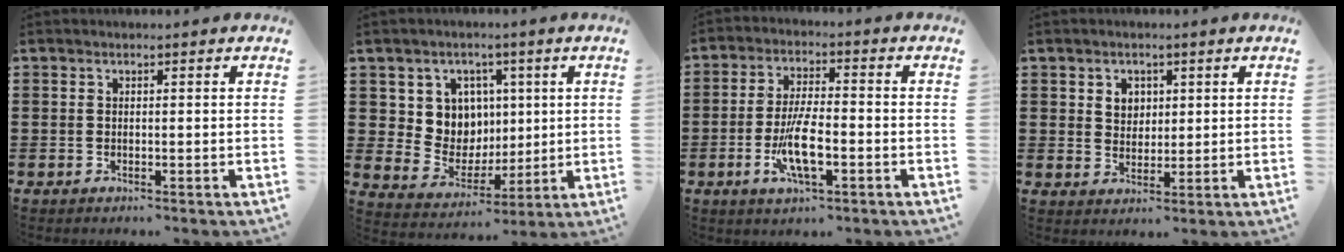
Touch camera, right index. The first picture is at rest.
{"total": 7.9, "force": [2.3, 7.4, 1.7], "torque": [-0.067, -0.009, 0.048]}
{"total": 8.6, "force": [-2.6, 2.7, 7.7], "torque": [-0.166, -0.014, -0.050]}
{"total": 3.0, "force": [1.4, 2.4, 1.0], "torque": [-0.029, 0.010, 0.025]}